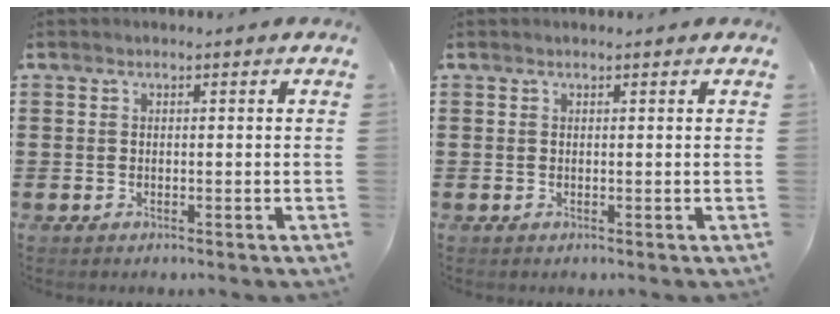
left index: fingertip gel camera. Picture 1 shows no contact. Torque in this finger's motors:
{"motor_torque": [0.02, -0.02, 0.00, 0.00]}